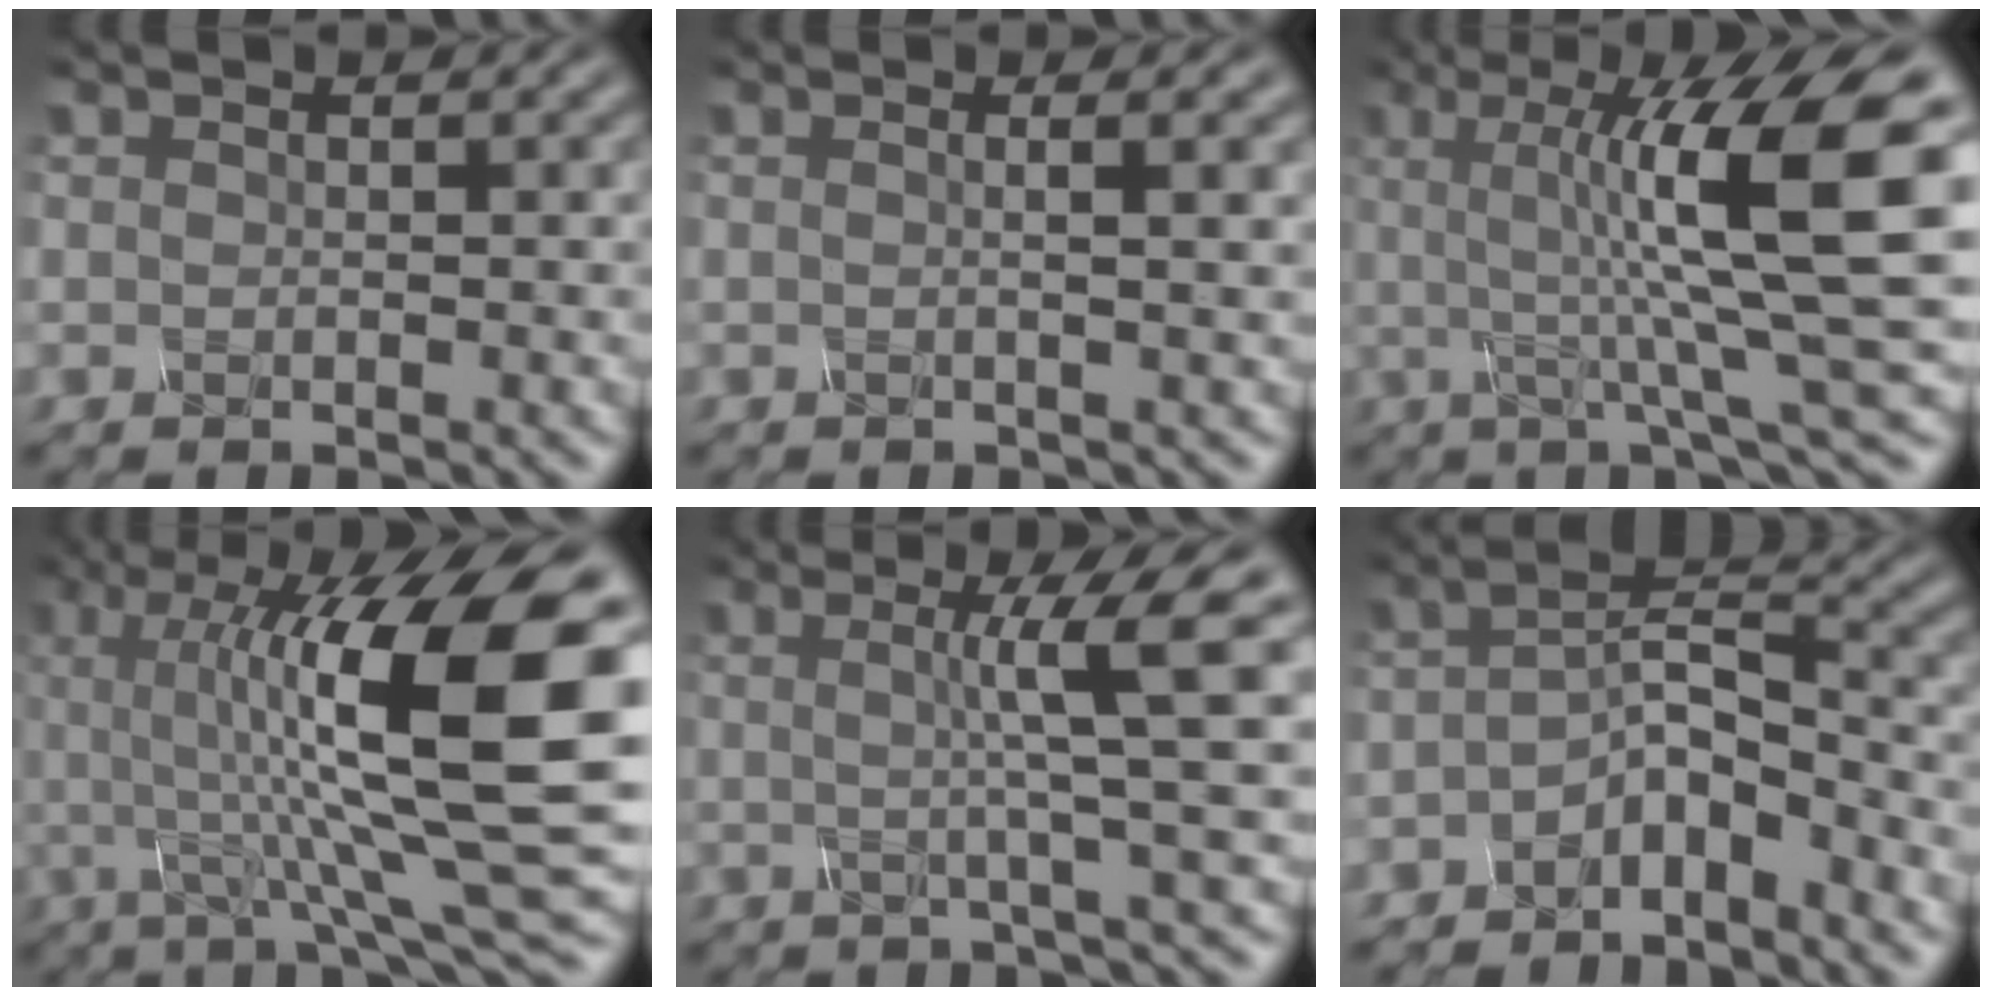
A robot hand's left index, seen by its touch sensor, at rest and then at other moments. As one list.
[{"total": 3.4, "force": [0.6, 1.4, 3.1], "torque": [-0.025, 0.013, -0.023]}, {"total": 11.6, "force": [1.6, 2.4, 11.3], "torque": [-0.166, 0.006, 0.027]}, {"total": 14.8, "force": [1.7, 3.4, 14.3], "torque": [-0.236, 0.007, 0.032]}, {"total": 6.7, "force": [0.9, 0.6, 6.6], "torque": [-0.100, 0.011, 0.015]}, {"total": 4.0, "force": [-2.5, 1.3, 2.8], "torque": [-0.053, 0.010, -0.050]}]